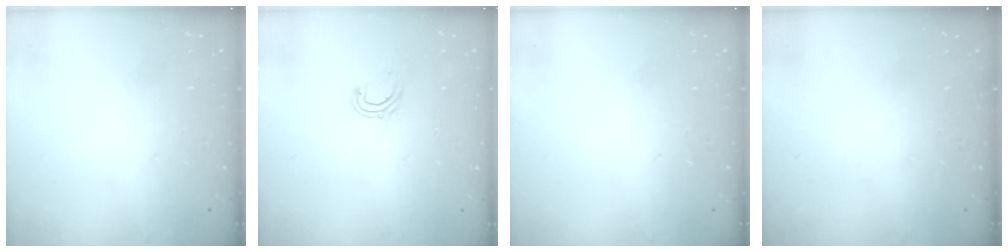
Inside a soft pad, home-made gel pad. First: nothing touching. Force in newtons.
{"total": 5.8, "press": 5.7, "slide": 1.1}
{"total": 0.0}
{"total": 0.0}